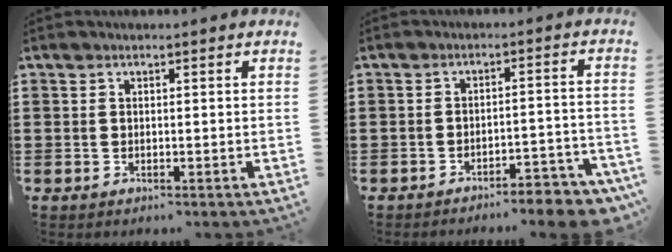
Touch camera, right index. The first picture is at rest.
{"total": 4.4, "force": [-4.2, 0.0, 1.4], "torque": [-0.023, -0.006, -0.083]}